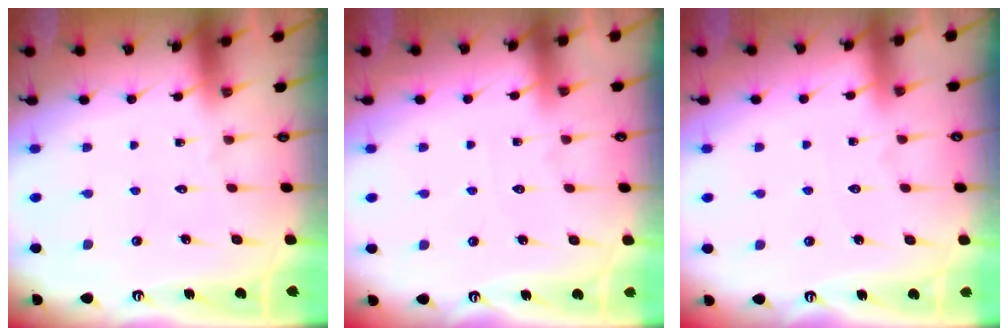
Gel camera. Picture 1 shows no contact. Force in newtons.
{"total": 2.2, "press": 2.2, "slide": 0.2}
{"total": 2.4, "press": 2.4, "slide": 0.4}